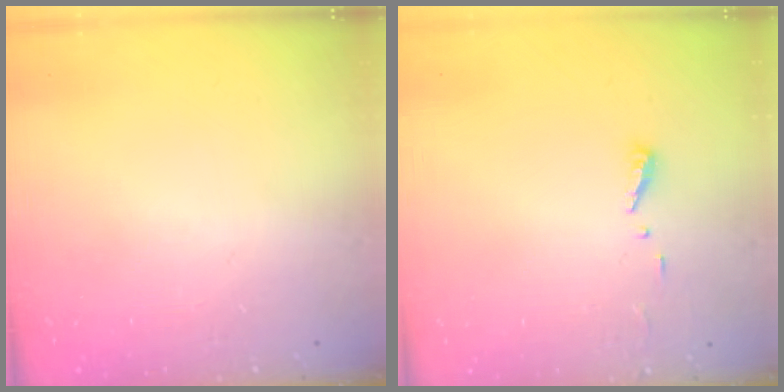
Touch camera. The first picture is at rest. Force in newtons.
{"total": 3.7, "press": 3.7, "slide": 0.2}